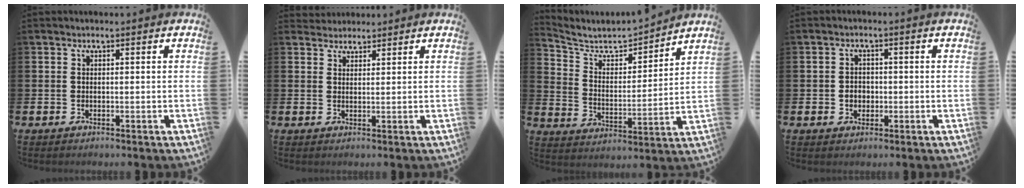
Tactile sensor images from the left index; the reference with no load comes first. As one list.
[{"total": 2.5, "force": [2.2, 1.0, -0.4], "torque": [0.003, -0.003, 0.042]}, {"total": 5.8, "force": [5.4, 1.8, 1.3], "torque": [-0.062, -0.046, 0.088]}, {"total": 2.1, "force": [-0.3, 1.9, 0.9], "torque": [-0.010, 0.003, -0.012]}]